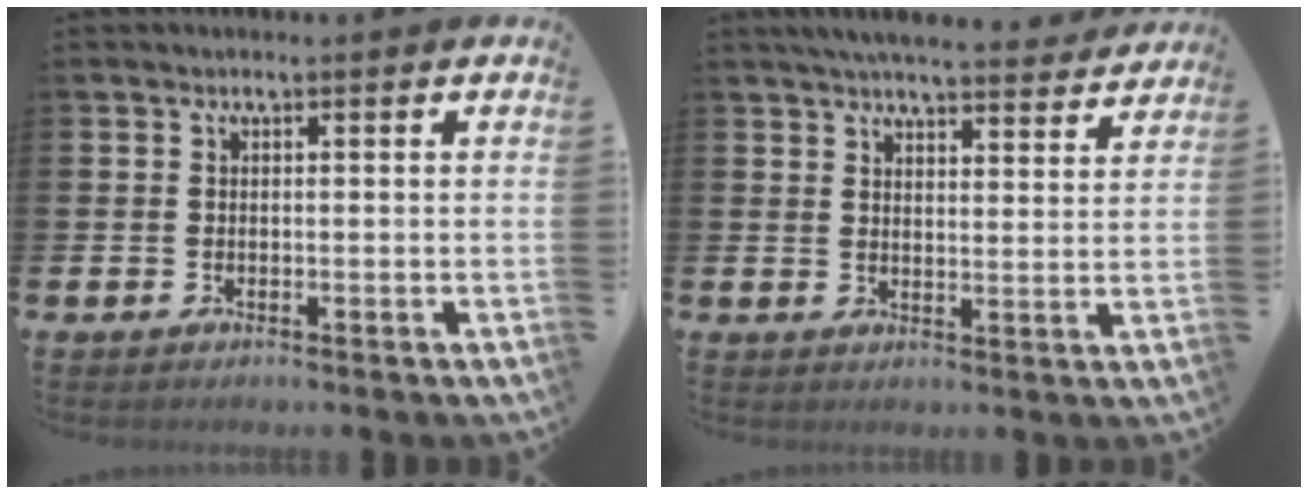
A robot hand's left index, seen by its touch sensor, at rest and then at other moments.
{"total": 6.0, "force": [5.8, 0.7, 1.5], "torque": [-0.032, -0.034, 0.102]}